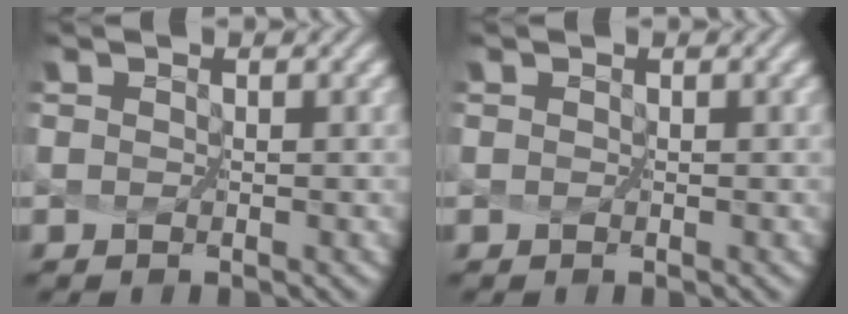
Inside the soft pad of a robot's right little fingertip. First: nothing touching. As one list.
[{"total": 0.0}]